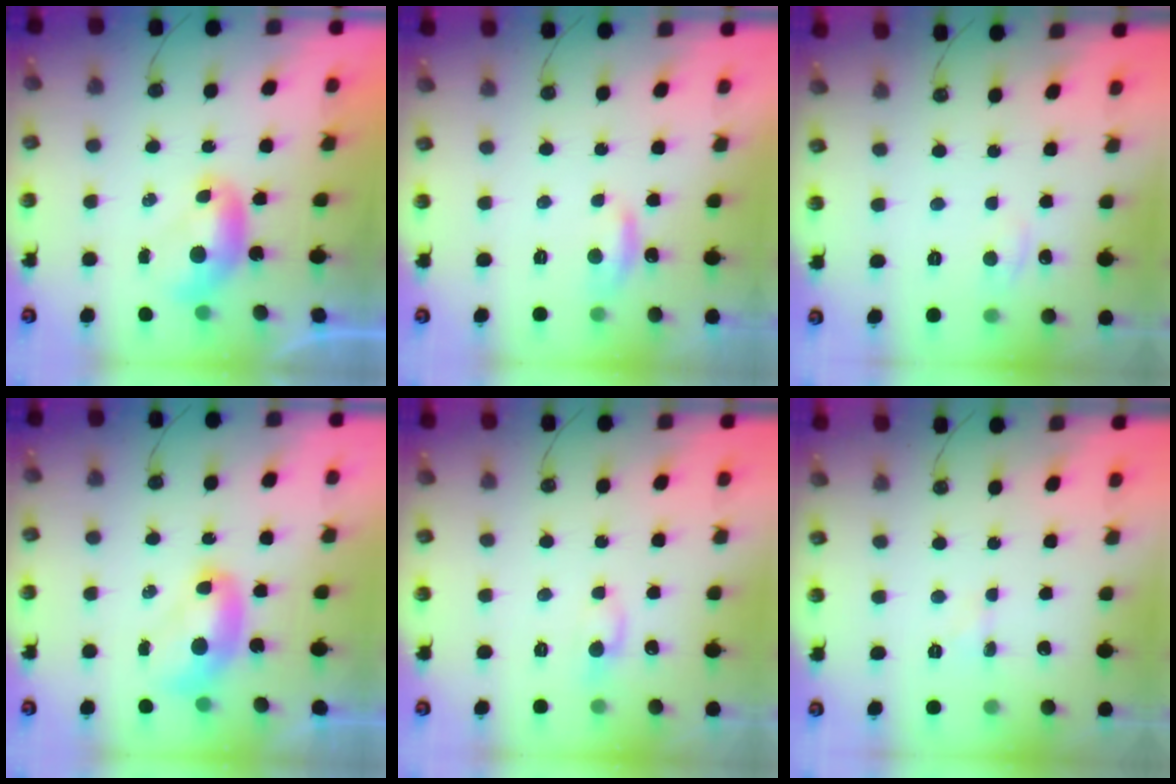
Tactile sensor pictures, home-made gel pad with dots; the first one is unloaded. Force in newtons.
{"total": 1.6, "press": 1.5, "slide": 0.5}
{"total": 2.5, "press": 2.4, "slide": 0.5}
{"total": 2.1, "press": 2.1, "slide": 0.2}
{"total": 1.0, "press": 0.9, "slide": 0.5}
{"total": 0.5, "press": 0.5, "slide": 0.2}